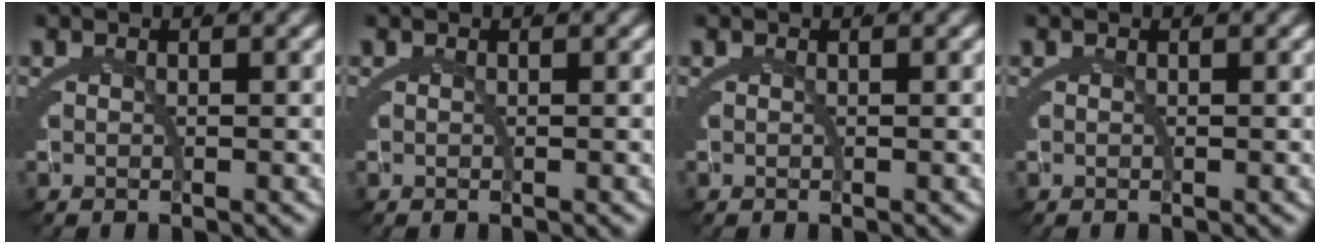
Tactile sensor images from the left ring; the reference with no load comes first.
{"total": 0.0}
{"total": 0.0}
{"total": 0.0}